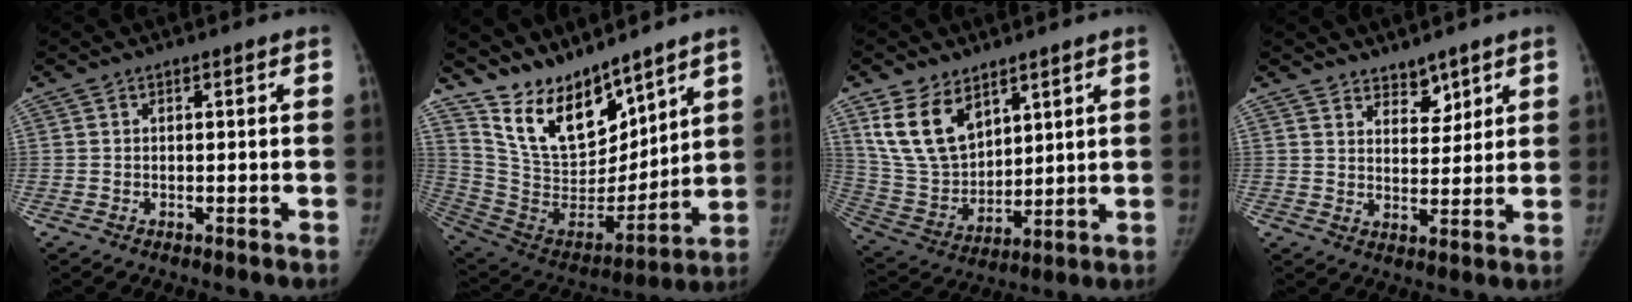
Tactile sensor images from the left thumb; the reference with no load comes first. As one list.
[{"total": 18.9, "force": [15.1, 8.0, 8.0], "torque": [-0.098, -0.088, 0.288]}, {"total": 13.8, "force": [7.7, 8.4, 7.7], "torque": [-0.119, -0.035, 0.171]}, {"total": 4.8, "force": [3.7, 2.5, 1.6], "torque": [0.004, -0.029, 0.064]}]